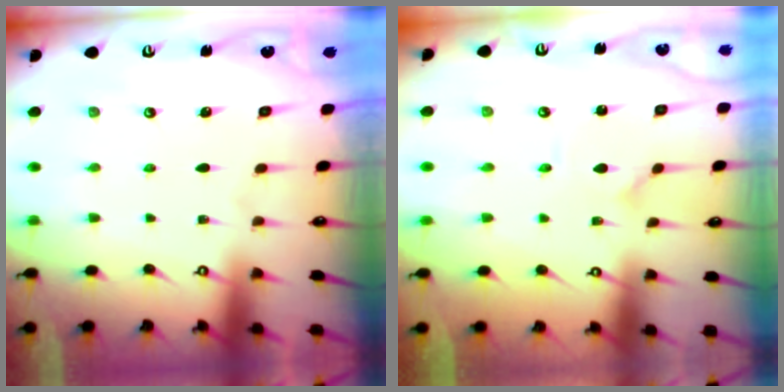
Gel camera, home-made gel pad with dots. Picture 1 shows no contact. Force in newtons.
{"total": 0.9, "press": 0.9, "slide": 0.0}